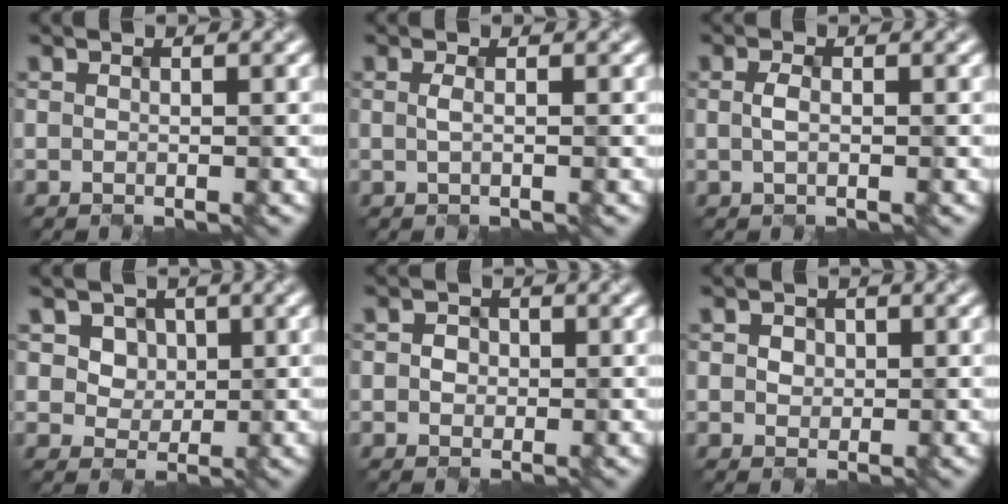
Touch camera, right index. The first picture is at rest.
{"total": 0.7, "force": [-0.1, 0.2, 0.6], "torque": [-0.011, -0.001, 0.001]}
{"total": 0.7, "force": [-0.2, 0.2, 0.7], "torque": [-0.019, 0.000, 0.002]}
{"total": 4.0, "force": [1.7, 3.3, 1.4], "torque": [-0.042, 0.004, 0.035]}
{"total": 1.2, "force": [-0.1, 1.2, 0.2], "torque": [-0.006, -0.002, 0.001]}
{"total": 1.6, "force": [0.6, 1.4, 0.5], "torque": [-0.009, 0.012, 0.006]}